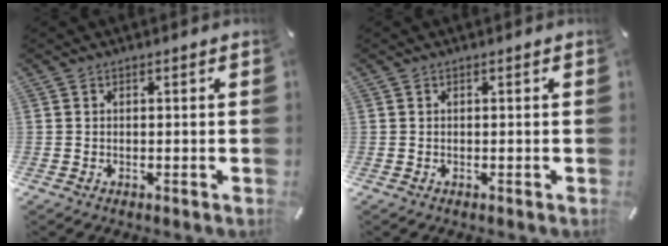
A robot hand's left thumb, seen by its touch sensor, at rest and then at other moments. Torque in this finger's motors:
{"motor_torque": [0.01, 0.02, 0.00, 0.00, 0.00]}